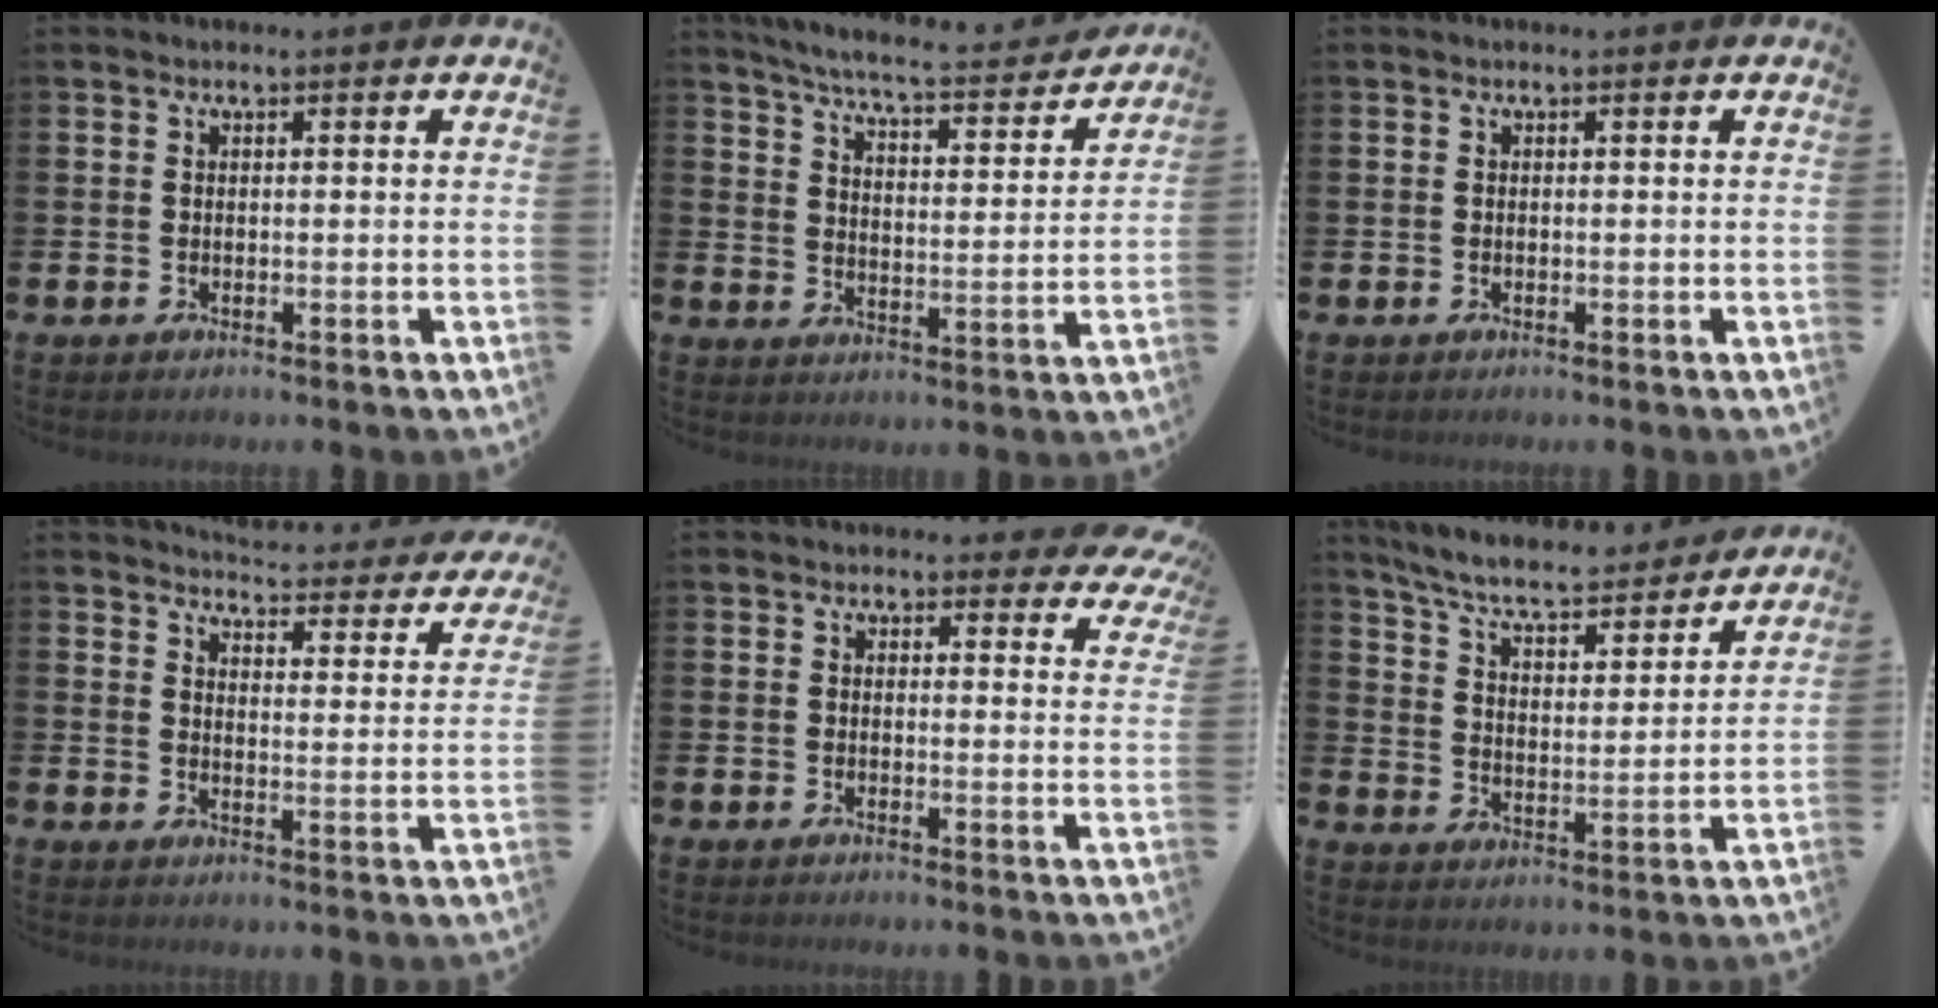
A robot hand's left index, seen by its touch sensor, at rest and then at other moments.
{"total": 6.3, "force": [5.9, 0.3, 2.2], "torque": [-0.065, -0.046, 0.096]}
{"total": 0.0}
{"total": 4.3, "force": [4.2, 0.5, 0.5], "torque": [-0.021, -0.038, 0.069]}
{"total": 2.6, "force": [2.3, 1.1, 0.5], "torque": [0.005, -0.014, 0.036]}
{"total": 7.7, "force": [7.1, 1.2, 2.7], "torque": [-0.073, -0.055, 0.118]}